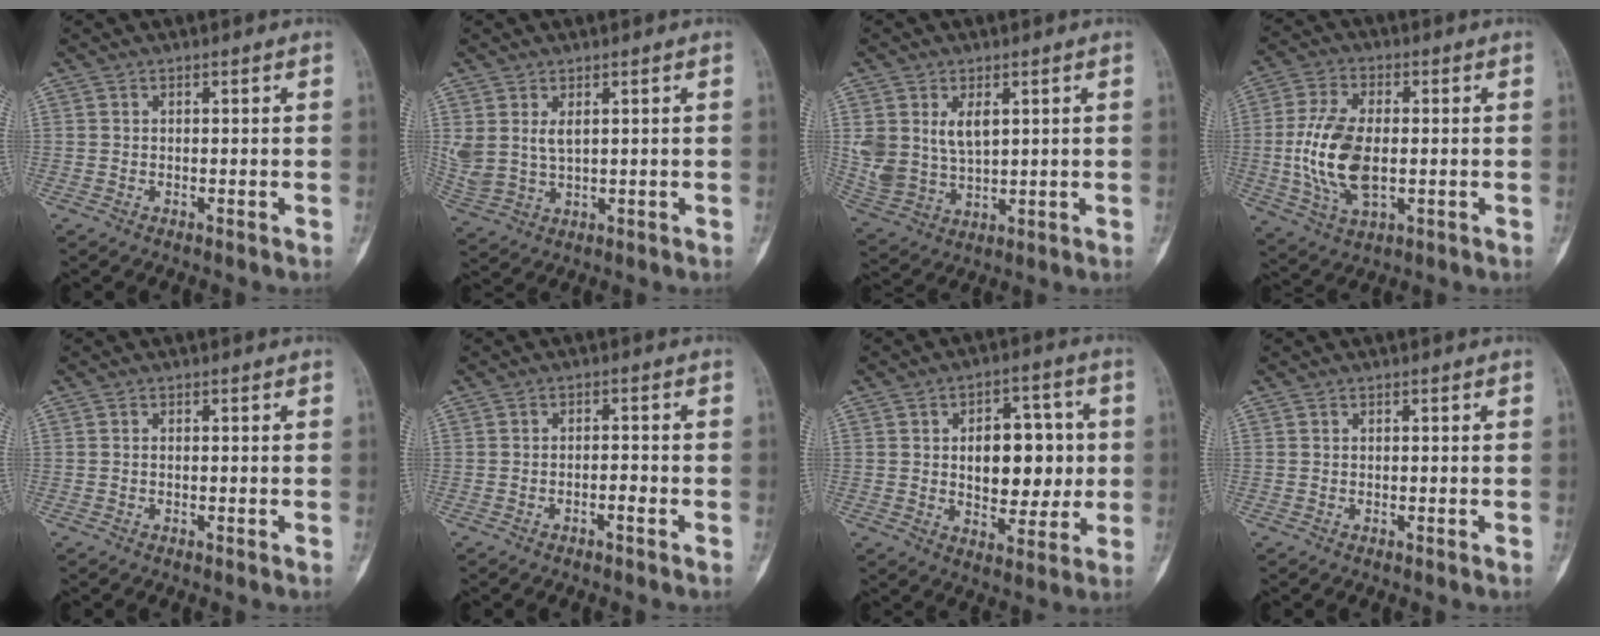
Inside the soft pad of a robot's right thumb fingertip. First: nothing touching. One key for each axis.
{"total": 5.8, "fx": 1.9, "fy": 3.3, "fz": 4.4, "tx": -0.101, "ty": -0.005, "tz": 0.053}
{"total": 9.0, "fx": 2.8, "fy": 5.7, "fz": 6.4, "tx": -0.120, "ty": -0.012, "tz": 0.071}
{"total": 13.4, "fx": -0.7, "fy": 7.2, "fz": 11.3, "tx": -0.232, "ty": -0.003, "tz": -0.009}
{"total": 0.0}
{"total": 1.9, "fx": -1.0, "fy": 0.6, "fz": 1.4, "tx": -0.024, "ty": 0.014, "tz": -0.017}
{"total": 13.6, "fx": 1.0, "fy": 8.2, "fz": 10.8, "tx": -0.104, "ty": 0.008, "tz": 0.018}
{"total": 0.0}